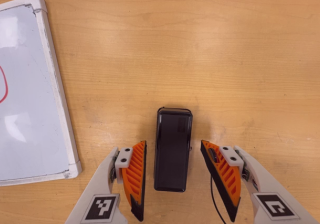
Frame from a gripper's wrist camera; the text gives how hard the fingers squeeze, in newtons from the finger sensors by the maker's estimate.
{"total": 0.0}